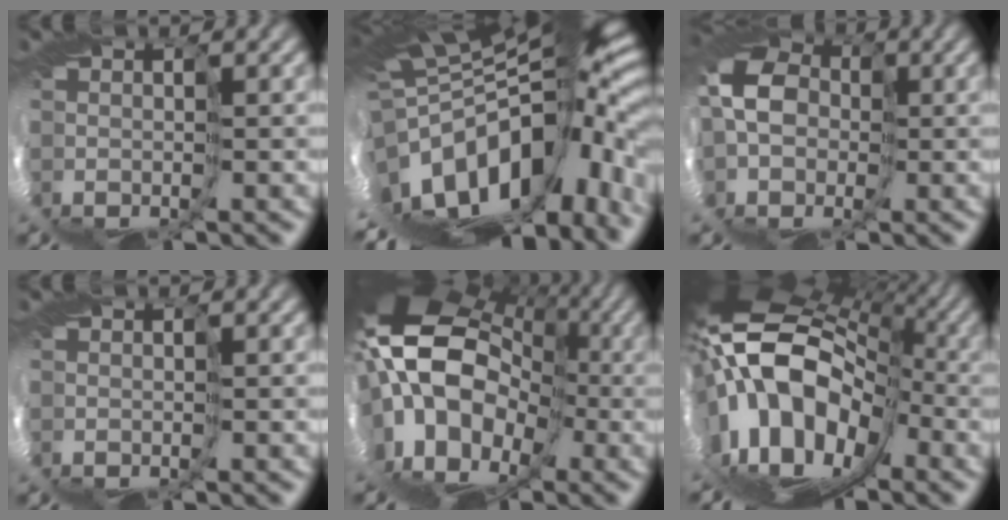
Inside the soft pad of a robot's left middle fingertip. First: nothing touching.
{"total": 9.7, "force": [-4.2, 2.5, 8.4], "torque": [-0.175, -0.019, -0.063]}
{"total": 8.4, "force": [0.2, 7.7, 3.5], "torque": [-0.137, -0.006, -0.007]}
{"total": 0.0}
{"total": 11.1, "force": [0.8, 8.7, 6.8], "torque": [-0.145, 0.023, -0.010]}
{"total": 8.7, "force": [-0.8, 4.7, 7.2], "torque": [-0.167, 0.018, -0.013]}